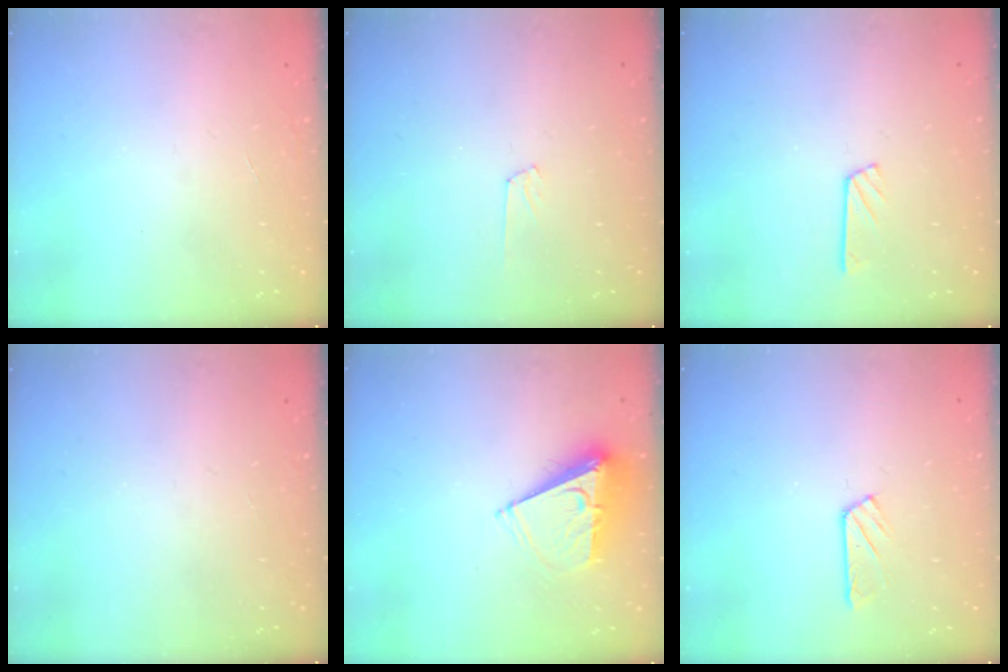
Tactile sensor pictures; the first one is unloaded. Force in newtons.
{"total": 6.2, "press": 6.2, "slide": 0.4}
{"total": 3.9, "press": 3.9, "slide": 0.4}
{"total": 0.0}
{"total": 8.1, "press": 8.1, "slide": 0.5}
{"total": 4.3, "press": 4.3, "slide": 0.5}